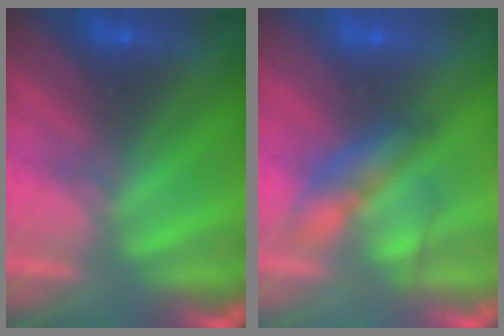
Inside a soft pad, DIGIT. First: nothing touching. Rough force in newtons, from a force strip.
{"total": 2.3}